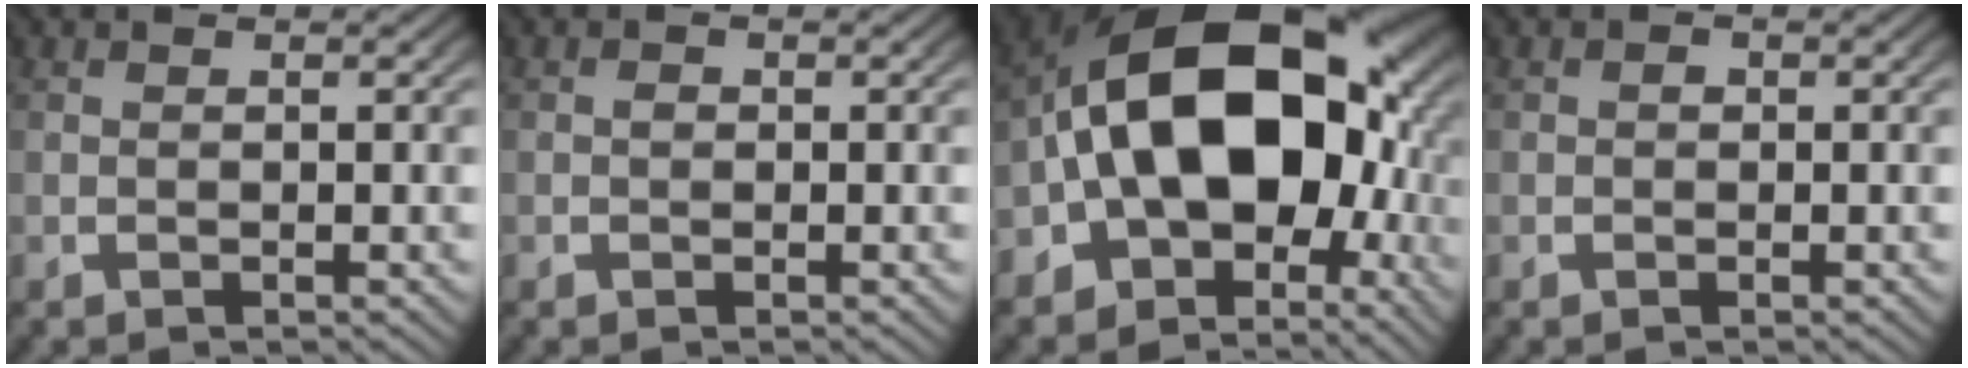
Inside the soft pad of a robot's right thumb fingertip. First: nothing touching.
{"total": 0.5, "force": [0.0, 0.5, 0.3], "torque": [-0.006, -0.005, -0.001]}
{"total": 20.6, "force": [-0.8, 13.4, 15.7], "torque": [-0.293, -0.052, 0.002]}
{"total": 0.6, "force": [0.0, 0.5, 0.3], "torque": [-0.006, -0.004, -0.002]}